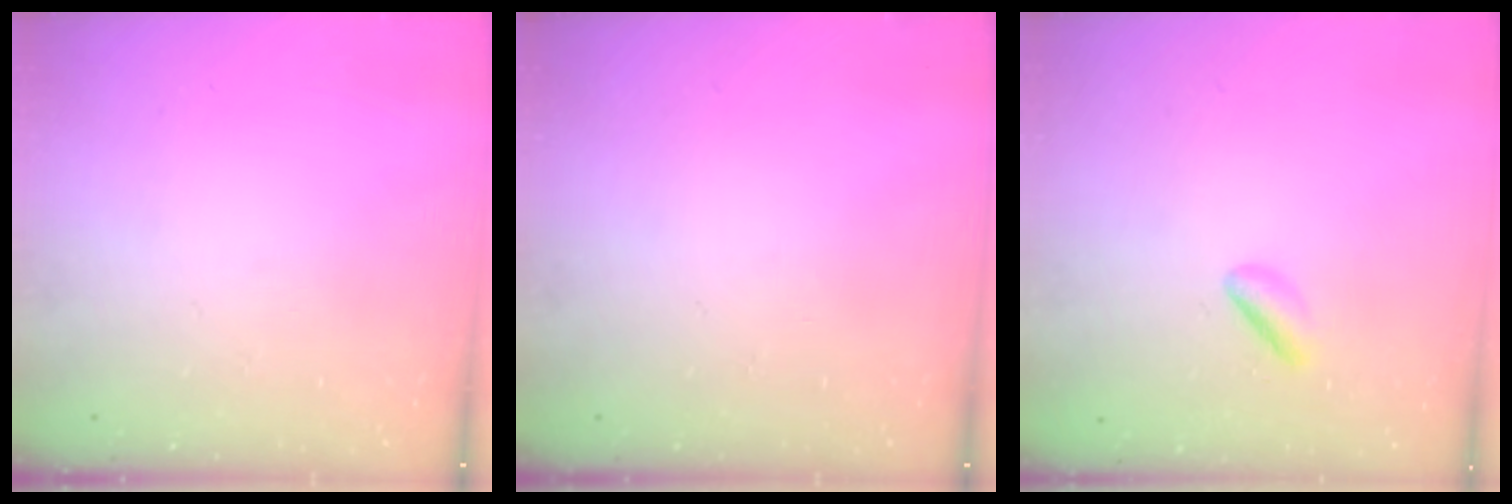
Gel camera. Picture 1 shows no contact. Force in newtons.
{"total": 0.0}
{"total": 2.3, "press": 2.1, "slide": 0.9}